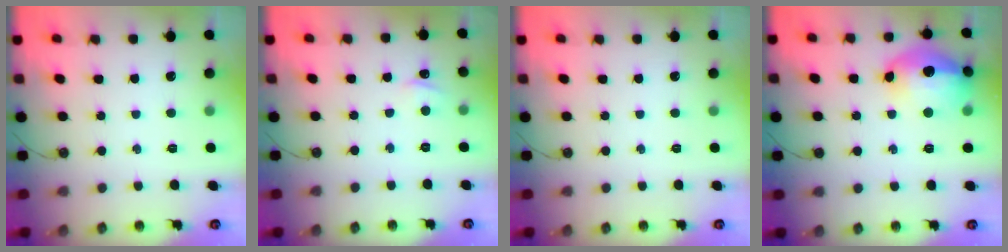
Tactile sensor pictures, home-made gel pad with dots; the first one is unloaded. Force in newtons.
{"total": 1.6, "press": 1.5, "slide": 0.2}
{"total": 0.0}
{"total": 18.8, "press": 18.8, "slide": 1.1}